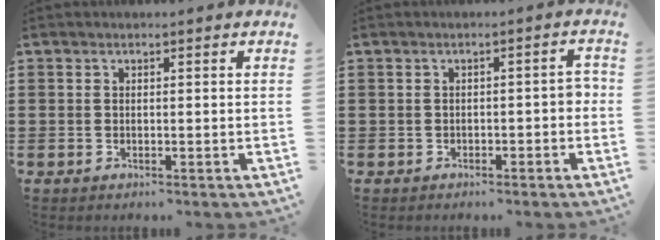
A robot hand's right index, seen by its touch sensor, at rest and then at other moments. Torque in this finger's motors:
{"motor_torque": [0.49, -0.09, 0.10, 0.02]}